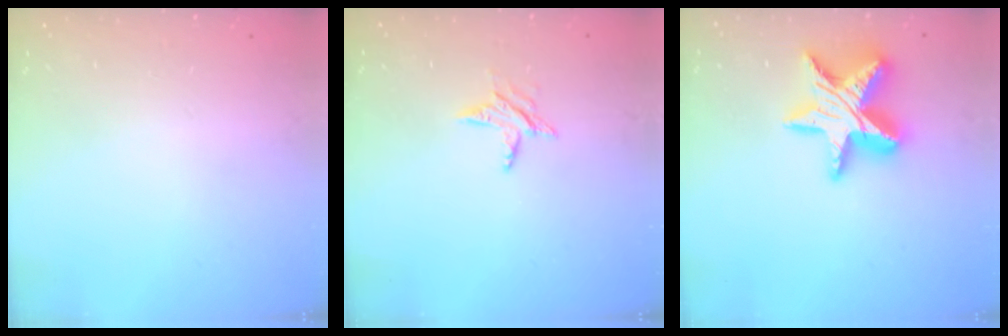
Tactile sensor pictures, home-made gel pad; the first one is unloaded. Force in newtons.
{"total": 5.3, "press": 5.3, "slide": 0.6}
{"total": 17.0, "press": 16.9, "slide": 1.2}